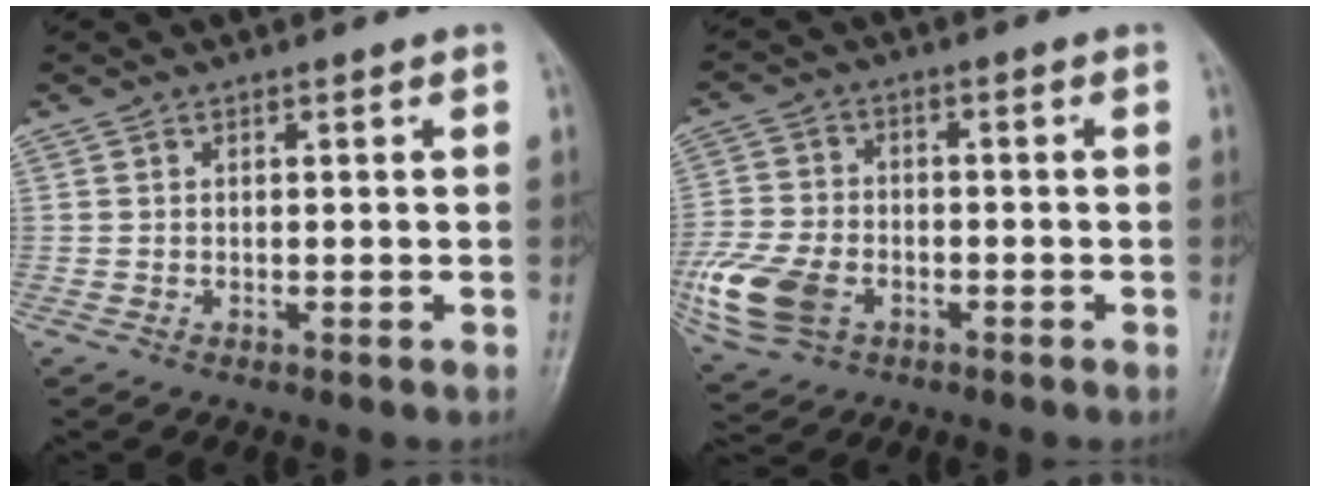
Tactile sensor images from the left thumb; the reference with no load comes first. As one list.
[{"total": 12.5, "force": [-4.4, 8.6, 8.0], "torque": [-0.172, 0.003, -0.081]}]